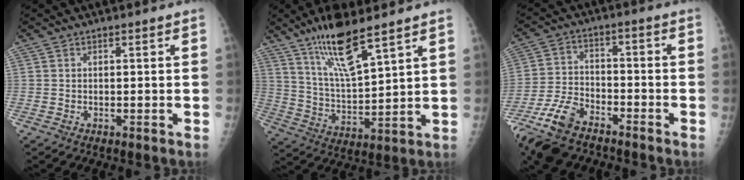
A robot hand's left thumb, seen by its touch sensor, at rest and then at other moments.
{"total": 13.0, "force": [8.8, 2.6, 9.1], "torque": [-0.165, -0.051, 0.176]}
{"total": 12.7, "force": [-9.3, 5.9, 6.4], "torque": [-0.136, 0.030, -0.174]}